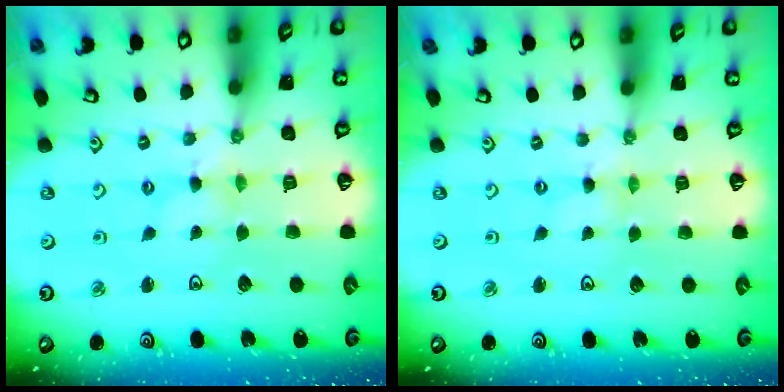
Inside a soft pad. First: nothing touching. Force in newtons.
{"total": 0.0}